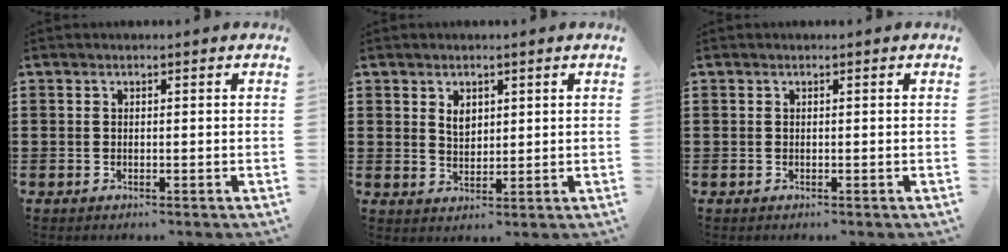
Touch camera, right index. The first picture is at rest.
{"total": 2.5, "force": [1.3, 1.6, 1.4], "torque": [-0.025, 0.002, 0.022]}
{"total": 0.0}